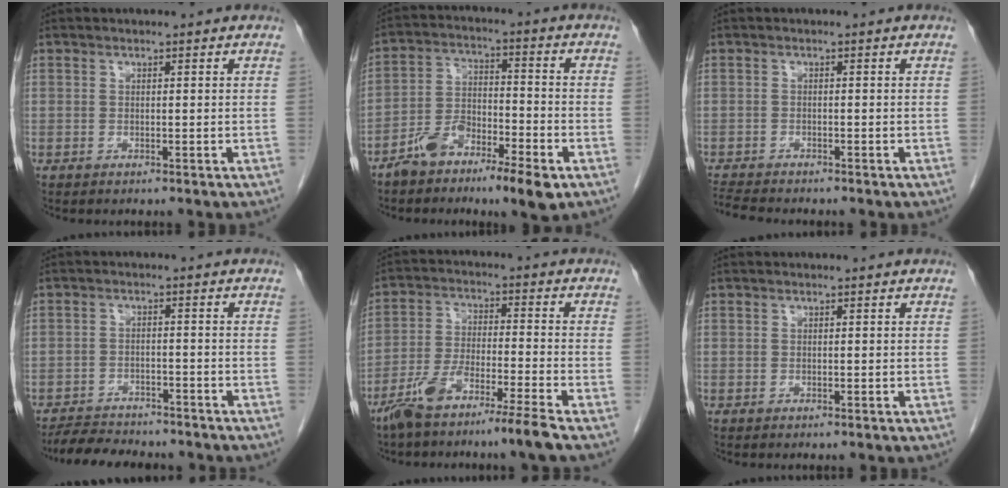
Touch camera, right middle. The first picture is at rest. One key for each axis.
{"total": 9.3, "fx": -6.0, "fy": 2.7, "fz": 6.6, "tx": -0.127, "ty": 0.011, "tz": -0.106}
{"total": 4.2, "fx": -4.0, "fy": 0.3, "fz": 1.2, "tx": -0.026, "ty": -0.016, "tz": -0.069}
{"total": 7.8, "fx": -7.2, "fy": 2.2, "fz": 2.1, "tx": -0.032, "ty": -0.008, "tz": -0.111}
{"total": 8.9, "fx": -6.7, "fy": -0.7, "fz": 5.8, "tx": -0.114, "ty": -0.016, "tz": -0.129}
{"total": 0.0}